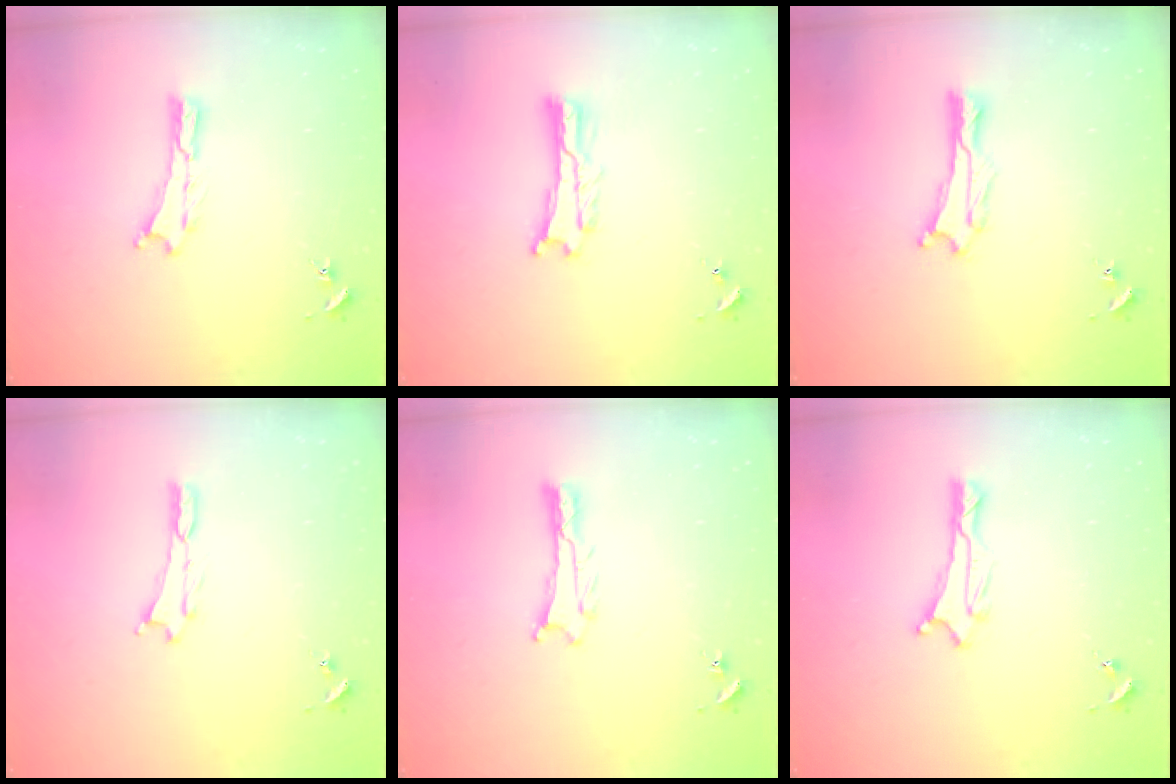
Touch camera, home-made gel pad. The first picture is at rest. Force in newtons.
{"total": 1.0, "press": 1.0, "slide": 0.2}
{"total": 0.0}
{"total": 0.0}
{"total": 0.6, "press": 0.6, "slide": 0.1}
{"total": 1.5, "press": 1.5, "slide": 0.2}